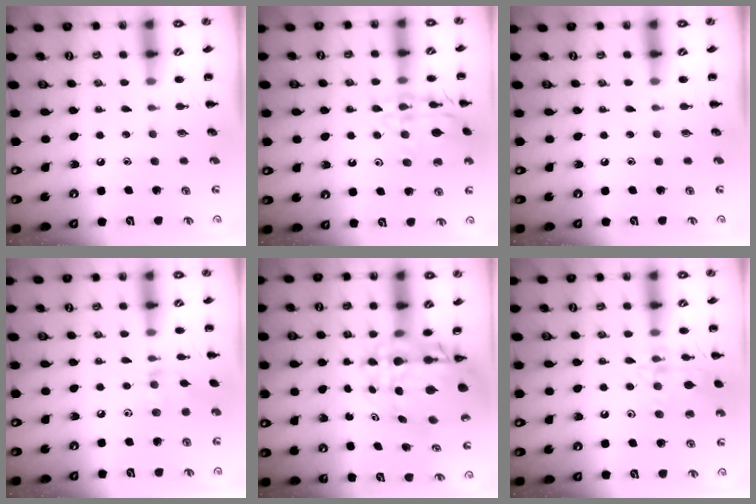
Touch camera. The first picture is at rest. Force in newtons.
{"total": 15.4, "press": 15.3, "slide": 0.3}
{"total": 0.0}
{"total": 6.6, "press": 6.4, "slide": 1.6}
{"total": 10.8, "press": 10.2, "slide": 3.7}
{"total": 13.1, "press": 13.1, "slide": 0.6}